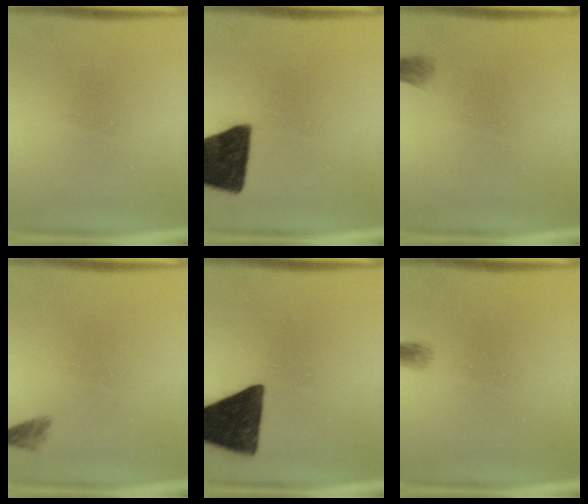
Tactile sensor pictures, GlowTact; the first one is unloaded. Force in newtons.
{"total": 16.8}
{"total": 1.1}
{"total": 1.6}
{"total": 13.0}
{"total": 0.6}